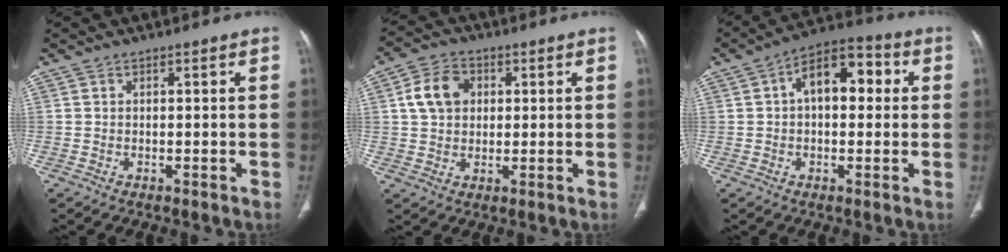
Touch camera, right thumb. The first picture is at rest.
{"total": 8.1, "force": [1.9, 6.2, 4.8], "torque": [-0.073, 0.007, 0.029]}
{"total": 11.3, "force": [2.0, 6.6, 8.9], "torque": [-0.109, 0.033, 0.021]}